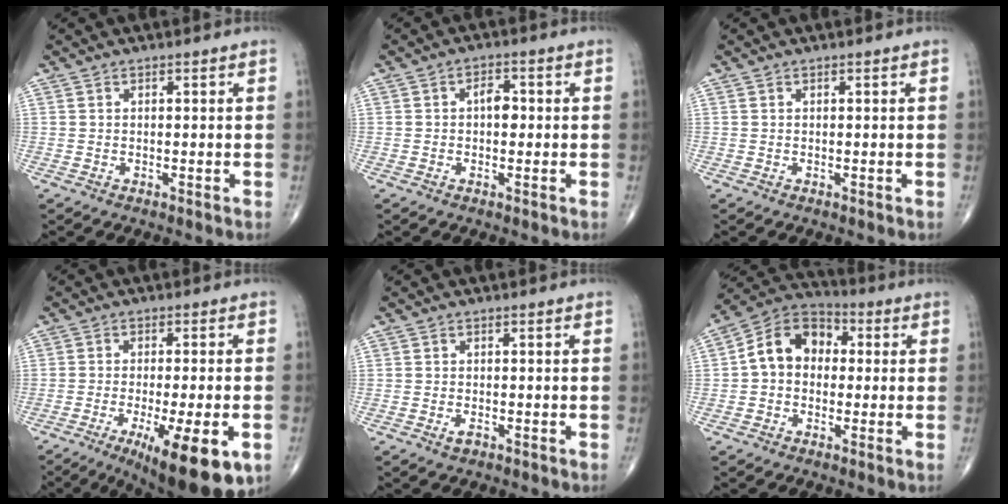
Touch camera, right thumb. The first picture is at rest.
{"total": 3.4, "force": [0.1, 2.1, 2.6], "torque": [-0.030, 0.010, -0.002]}
{"total": 0.0}
{"total": 16.0, "force": [-6.9, 4.2, 13.8], "torque": [-0.177, -0.008, -0.095]}
{"total": 1.4, "force": [-0.8, 0.8, 0.9], "torque": [-0.016, 0.003, -0.013]}
{"total": 11.1, "force": [0.6, 8.4, 7.2], "torque": [-0.102, 0.037, -0.007]}